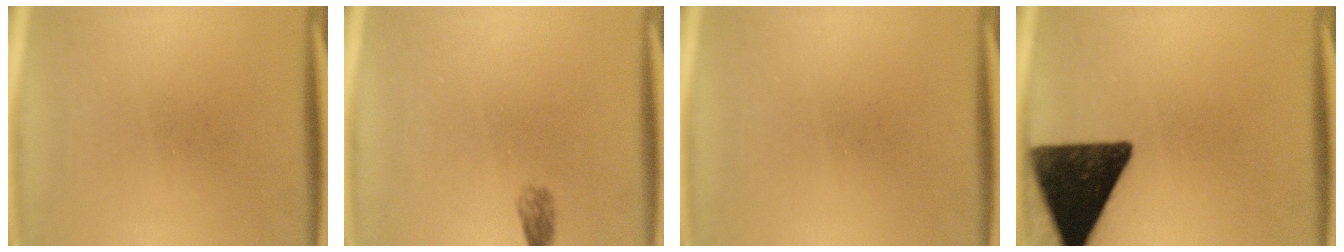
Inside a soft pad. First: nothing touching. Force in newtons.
{"total": 1.5}
{"total": 0.0}
{"total": 16.3}